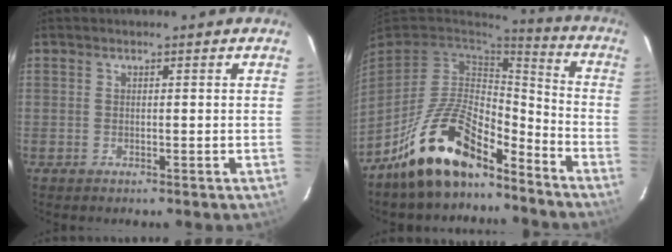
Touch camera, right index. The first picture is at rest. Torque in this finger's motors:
{"motor_torque": [1.08, -1.06, 1.05, 0.21]}